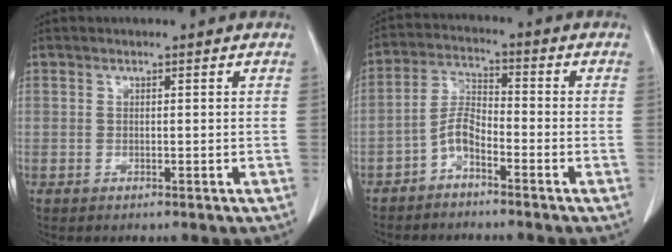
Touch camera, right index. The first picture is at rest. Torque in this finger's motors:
{"motor_torque": [0.80, -0.24, 0.12, 0.04]}